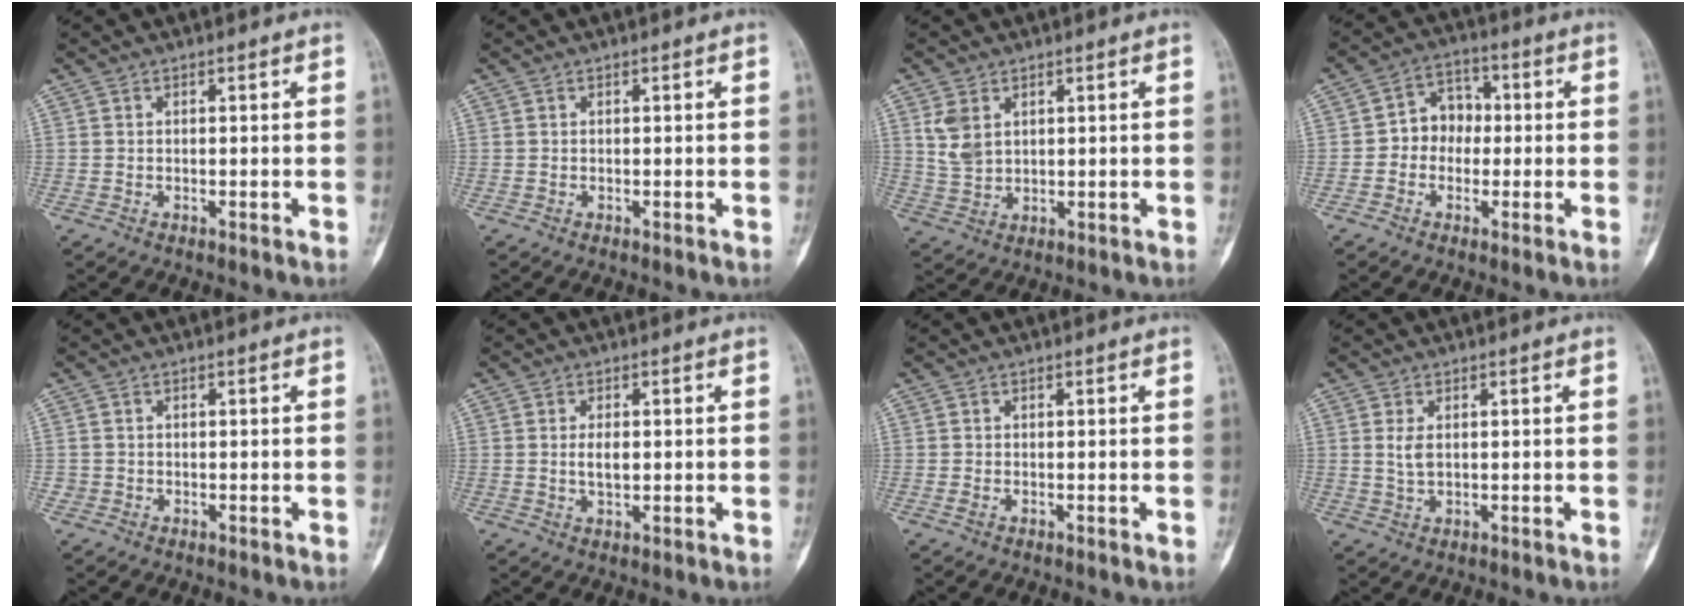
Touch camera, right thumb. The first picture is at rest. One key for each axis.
{"total": 0.0}
{"total": 5.2, "fx": 2.0, "fy": 3.6, "fz": 3.2, "tx": -0.053, "ty": -0.006, "tz": 0.050}
{"total": 7.0, "fx": -0.5, "fy": 5.8, "fz": 3.8, "tx": -0.023, "ty": 0.025, "tz": -0.024}
{"total": 0.8, "fx": -0.2, "fy": 0.8, "fz": 0.0, "tx": 0.003, "ty": 0.005, "tz": -0.005}
{"total": 3.1, "fx": 0.2, "fy": 1.7, "fz": 2.6, "tx": -0.041, "ty": -0.001, "tz": 0.004}
{"total": 0.8, "fx": -0.3, "fy": 0.3, "fz": 0.6, "tx": -0.013, "ty": -0.001, "tz": -0.007}
{"total": 2.5, "fx": 0.4, "fy": 1.3, "fz": 2.0, "tx": -0.038, "ty": -0.003, "tz": 0.012}